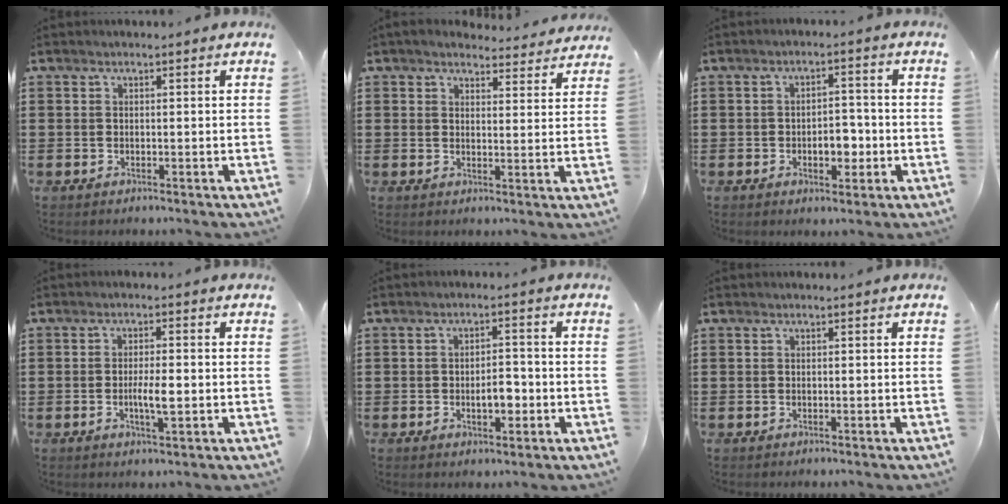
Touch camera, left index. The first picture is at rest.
{"total": 3.6, "force": [3.5, 0.8, 0.2], "torque": [-0.007, -0.017, 0.065]}
{"total": 4.8, "force": [-1.2, 2.7, 3.8], "torque": [-0.062, 0.005, -0.026]}
{"total": 4.1, "force": [-0.6, 0.9, 3.9], "torque": [-0.074, -0.003, -0.013]}
{"total": 4.0, "force": [-0.9, 2.0, 3.3], "torque": [-0.055, 0.002, -0.021]}
{"total": 0.0}